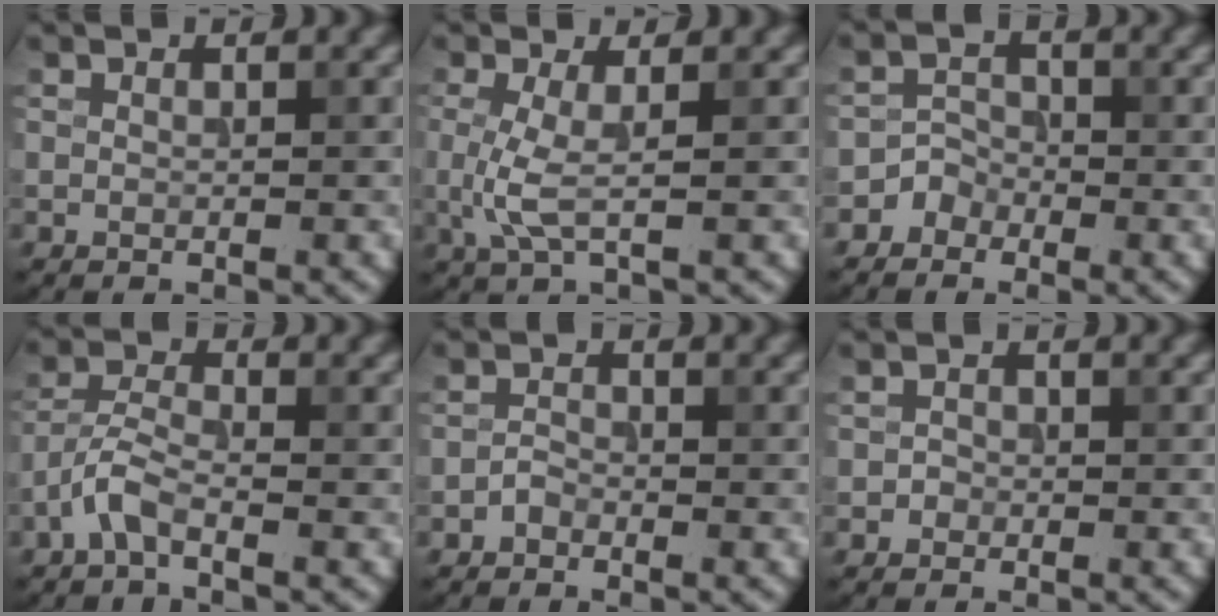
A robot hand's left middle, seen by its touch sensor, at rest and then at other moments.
{"total": 2.6, "force": [-0.1, 0.6, 2.6], "torque": [-0.066, -0.004, -0.003]}
{"total": 1.8, "force": [-1.2, 1.2, 0.0], "torque": [0.011, 0.012, -0.028]}
{"total": 2.7, "force": [-1.7, 0.8, 1.9], "torque": [-0.046, 0.006, -0.044]}
{"total": 1.0, "force": [-0.8, 0.6, 0.3], "torque": [-0.004, 0.004, -0.018]}
{"total": 0.7, "force": [-0.4, 0.6, 0.0], "torque": [0.005, 0.000, -0.007]}